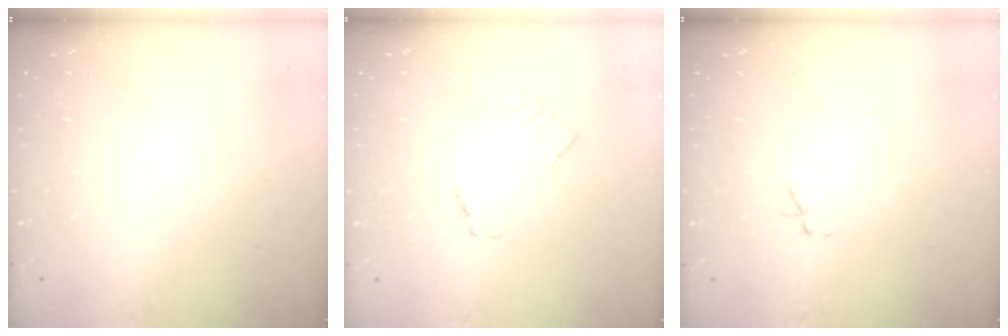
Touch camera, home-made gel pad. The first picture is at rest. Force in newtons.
{"total": 1.1, "press": 1.1, "slide": 0.0}
{"total": 3.0, "press": 3.0, "slide": 0.4}